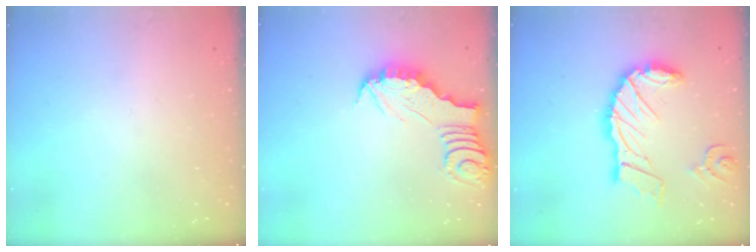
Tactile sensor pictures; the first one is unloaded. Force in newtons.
{"total": 3.0, "press": 3.0, "slide": 0.3}
{"total": 17.5, "press": 17.4, "slide": 2.0}